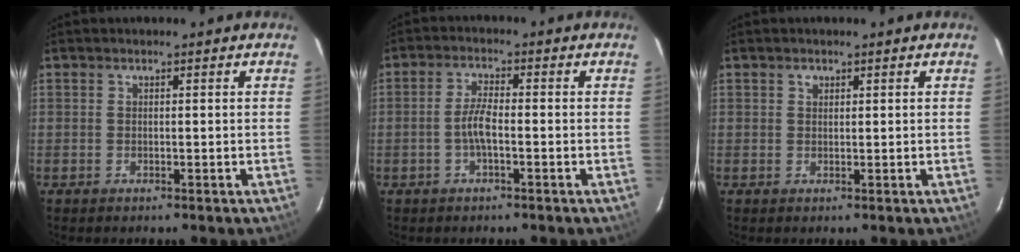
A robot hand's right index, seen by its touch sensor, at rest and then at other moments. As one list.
[{"total": 3.7, "force": [-1.3, 0.8, 3.4], "torque": [-0.075, 0.007, -0.025]}, {"total": 0.7, "force": [0.6, 0.4, 0.2], "torque": [-0.004, 0.002, 0.009]}]